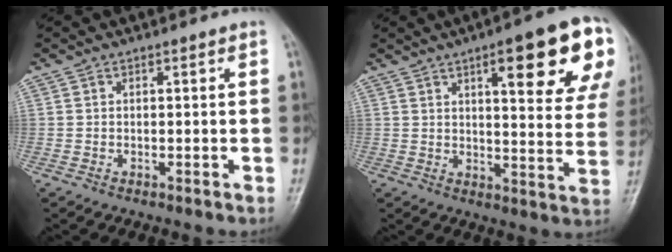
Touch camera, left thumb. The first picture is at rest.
{"total": 19.5, "force": [9.0, 4.9, 16.6], "torque": [-0.185, -0.025, 0.115]}